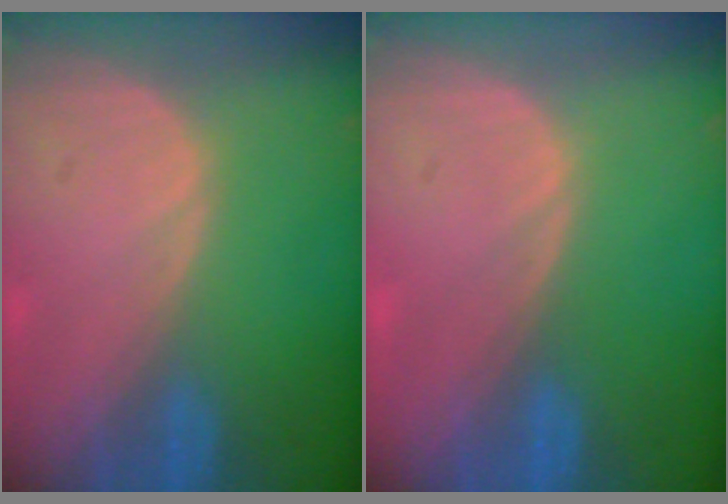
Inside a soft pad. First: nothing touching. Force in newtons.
{"total": 0.0}